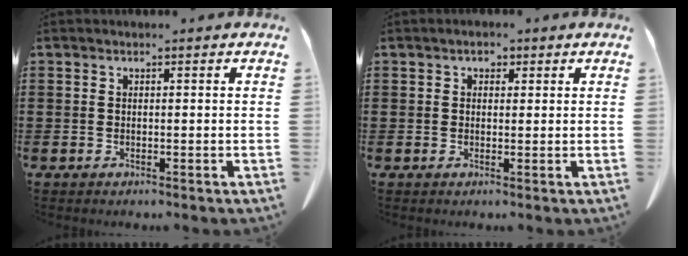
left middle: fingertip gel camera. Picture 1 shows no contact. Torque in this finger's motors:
{"motor_torque": [-0.08, -0.12, 0.01, -0.01]}